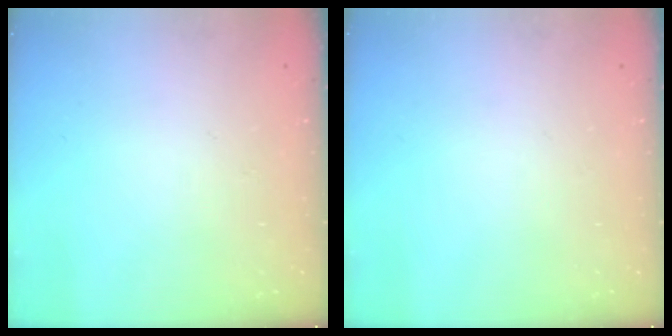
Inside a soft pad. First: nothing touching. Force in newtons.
{"total": 0.0}